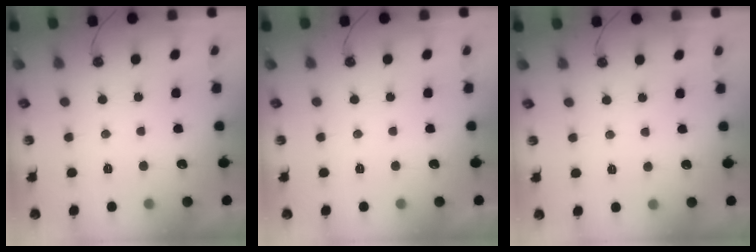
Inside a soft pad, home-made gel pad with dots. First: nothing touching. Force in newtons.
{"total": 0.0}
{"total": 1.9, "press": 1.9, "slide": 0.3}